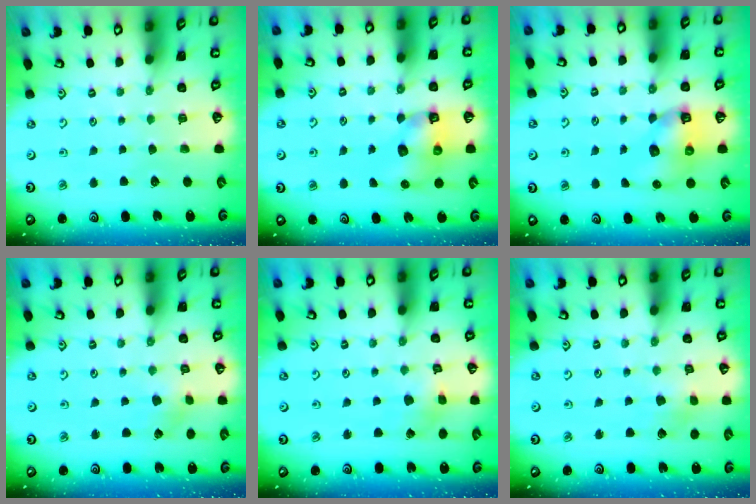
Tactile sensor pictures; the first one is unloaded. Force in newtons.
{"total": 9.3, "press": 9.3, "slide": 0.7}
{"total": 7.8, "press": 7.7, "slide": 1.0}
{"total": 2.1, "press": 2.1, "slide": 0.2}
{"total": 2.8, "press": 2.8, "slide": 0.1}
{"total": 3.4, "press": 3.3, "slide": 0.6}